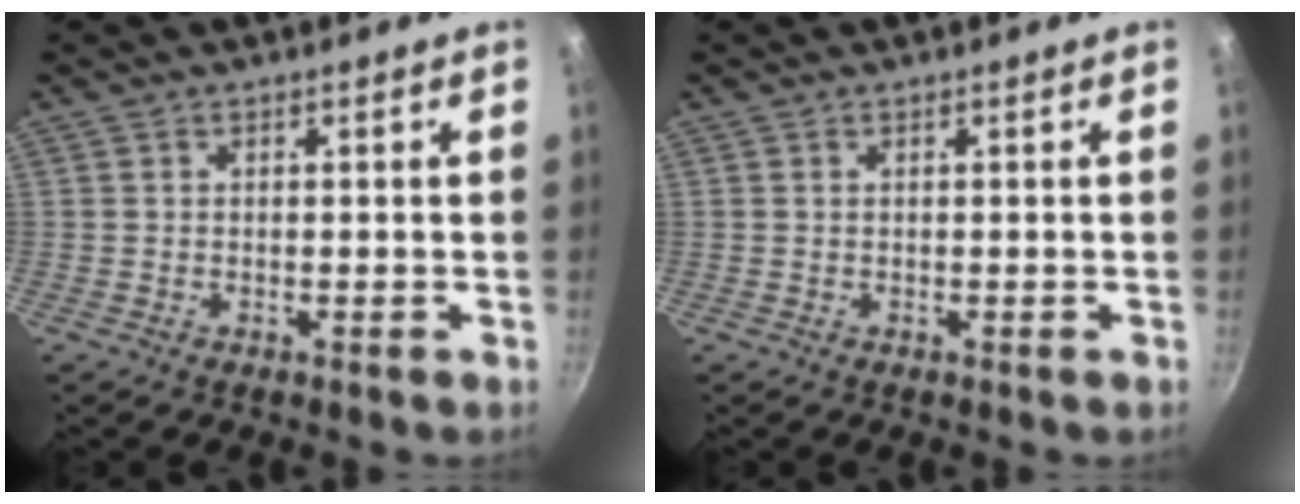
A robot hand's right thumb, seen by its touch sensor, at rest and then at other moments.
{"total": 0.0}